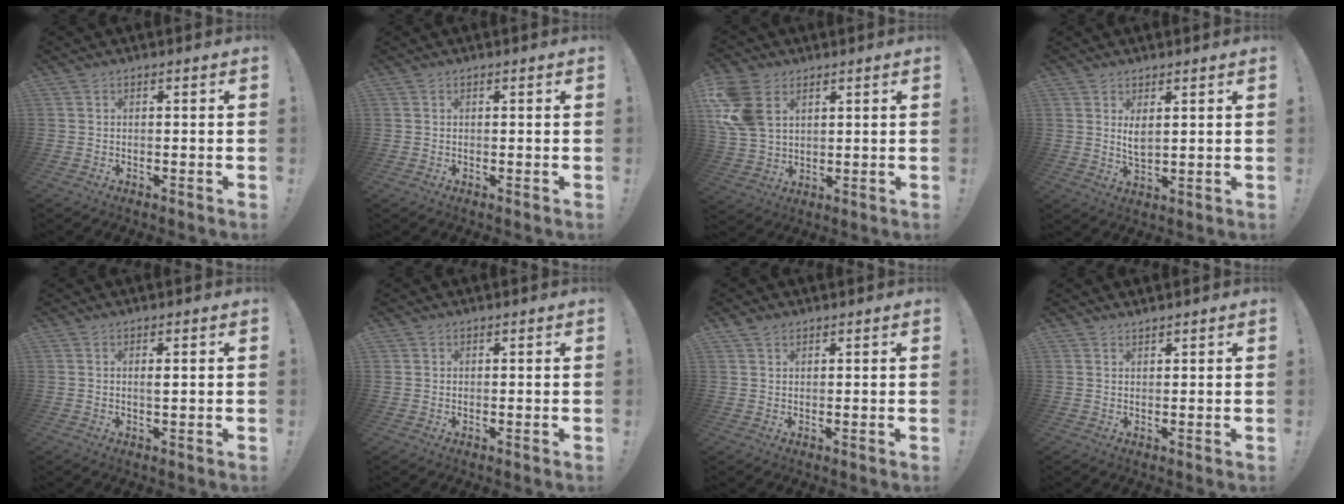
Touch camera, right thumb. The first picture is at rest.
{"total": 0.9, "force": [0.4, 0.8, -0.3], "torque": [0.013, -0.001, 0.005]}
{"total": 13.4, "force": [4.9, 9.5, 8.0], "torque": [-0.179, -0.014, 0.100]}
{"total": 4.2, "force": [2.2, 2.2, 2.8], "torque": [-0.037, -0.015, 0.037]}
{"total": 1.5, "force": [0.3, 0.3, 1.5], "torque": [-0.017, -0.005, 0.002]}
{"total": 0.9, "force": [0.5, 0.7, 0.0], "torque": [0.005, -0.001, 0.009]}
{"total": 1.8, "force": [1.3, 1.0, 0.6], "torque": [-0.014, -0.003, 0.025]}
{"total": 1.4, "force": [1.4, 0.2, -0.1], "torque": [0.010, -0.008, 0.026]}